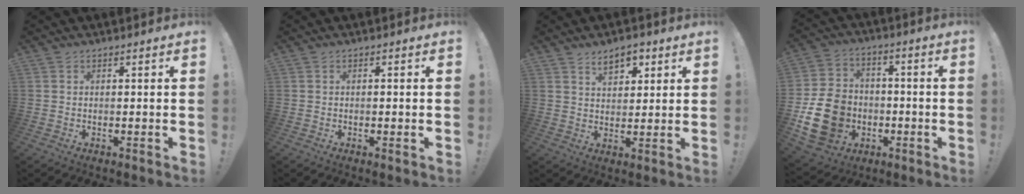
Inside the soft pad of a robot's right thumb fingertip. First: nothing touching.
{"total": 0.7, "force": [-0.1, 0.1, 0.7], "torque": [-0.004, -0.002, -0.004]}
{"total": 6.9, "force": [4.2, 3.9, 3.8], "torque": [-0.050, -0.012, 0.074]}
{"total": 17.6, "force": [-4.6, 14.2, 9.3], "torque": [-0.165, 0.033, -0.069]}